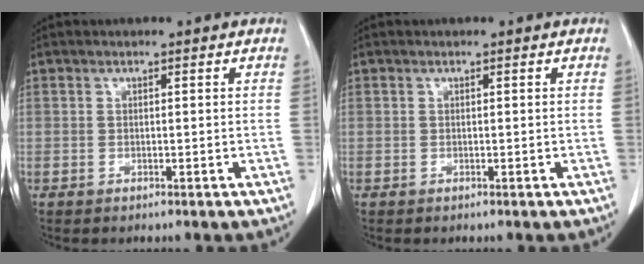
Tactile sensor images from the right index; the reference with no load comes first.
{"total": 0.0}